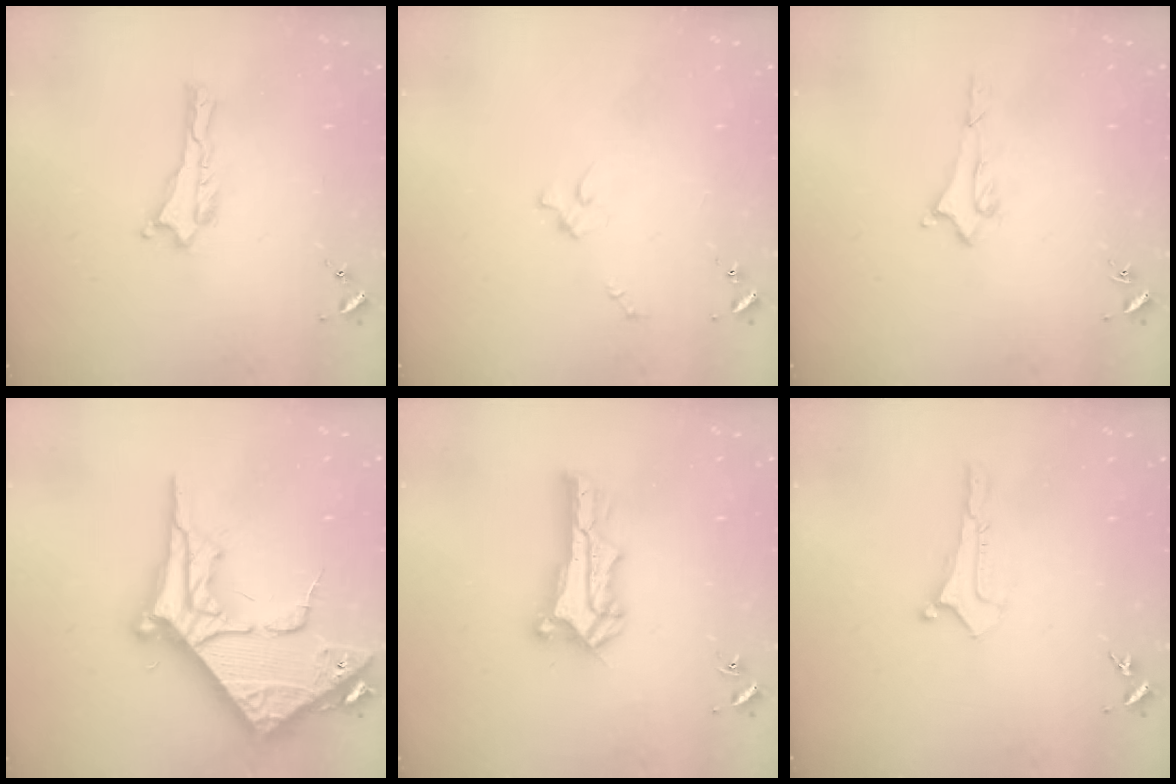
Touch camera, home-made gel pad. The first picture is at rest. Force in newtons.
{"total": 2.3, "press": 2.2, "slide": 0.3}
{"total": 1.6, "press": 1.6, "slide": 0.2}
{"total": 13.1, "press": 13.0, "slide": 1.5}
{"total": 2.7, "press": 2.7, "slide": 0.3}
{"total": 0.0}